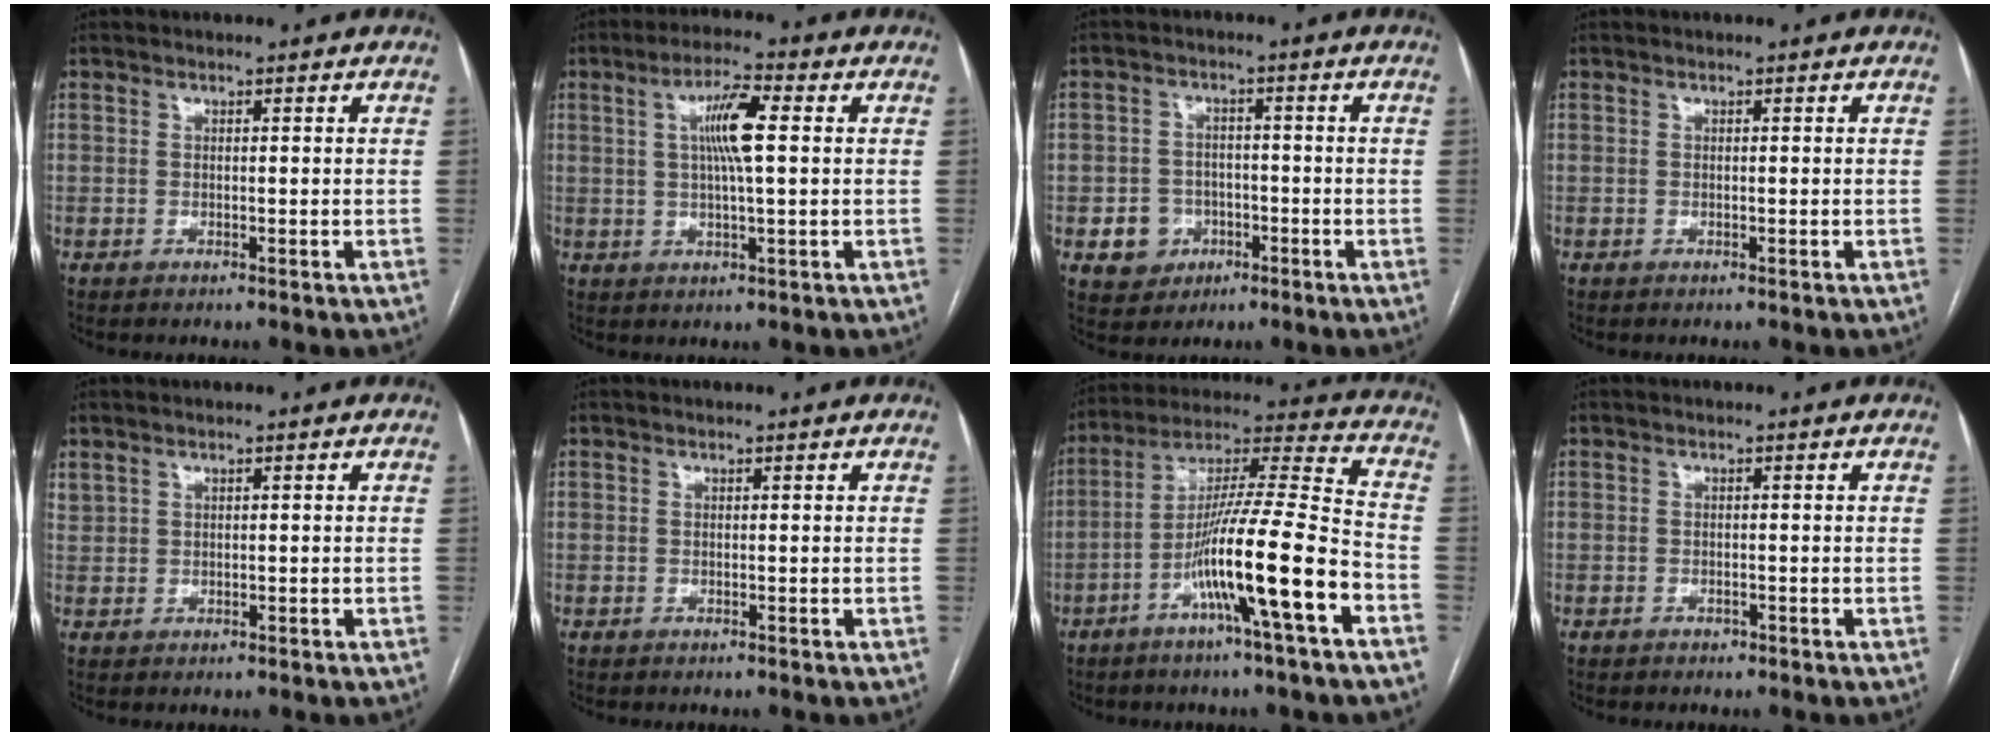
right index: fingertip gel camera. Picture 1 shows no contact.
{"total": 7.1, "force": [1.4, 0.6, 6.9], "torque": [-0.127, 0.008, 0.023]}
{"total": 5.6, "force": [-1.9, 5.1, 1.3], "torque": [-0.018, 0.011, -0.022]}
{"total": 0.0}
{"total": 1.1, "force": [0.7, 0.8, 0.5], "torque": [-0.017, 0.012, 0.022]}
{"total": 0.0}
{"total": 16.4, "force": [-7.0, -0.5, 14.9], "torque": [-0.267, 0.003, -0.123]}
{"total": 0.7, "force": [-0.5, 0.4, 0.1], "torque": [-0.004, 0.001, -0.008]}